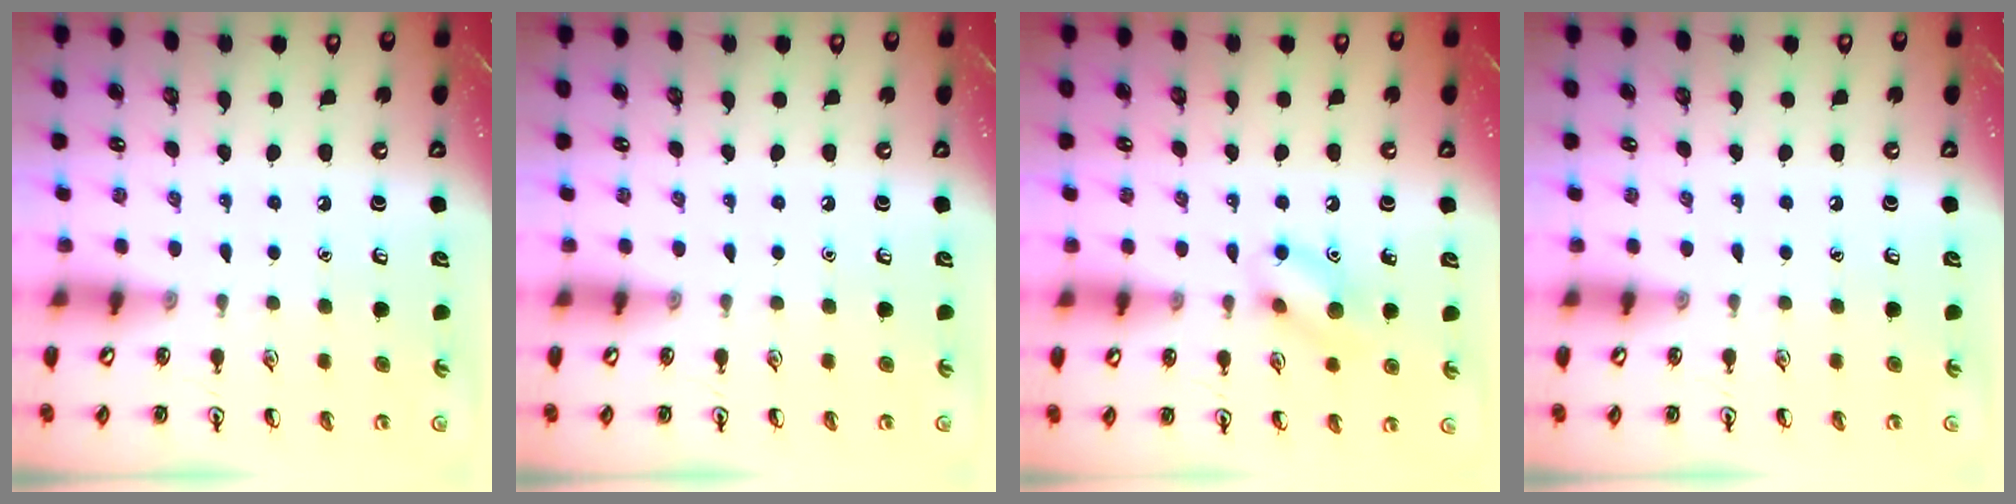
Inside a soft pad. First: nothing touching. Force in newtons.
{"total": 0.0}
{"total": 10.0, "press": 9.9, "slide": 0.7}
{"total": 0.0}